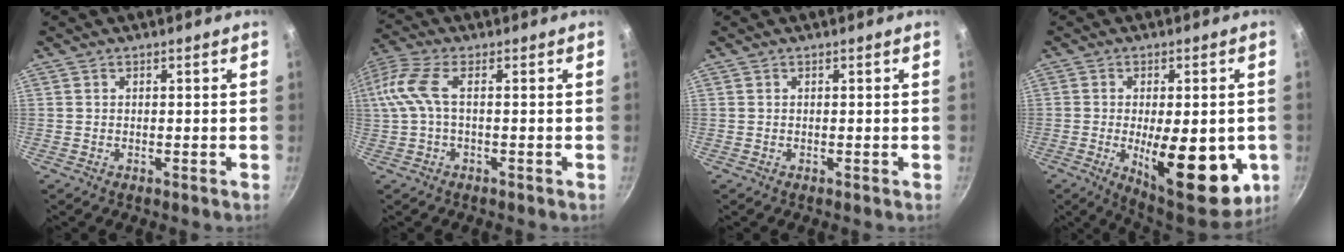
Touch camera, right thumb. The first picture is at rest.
{"total": 8.2, "force": [-0.2, 3.3, 7.6], "torque": [-0.182, 0.015, -0.010]}
{"total": 0.0}
{"total": 19.2, "force": [-4.2, 7.8, 17.1], "torque": [-0.205, -0.011, -0.045]}